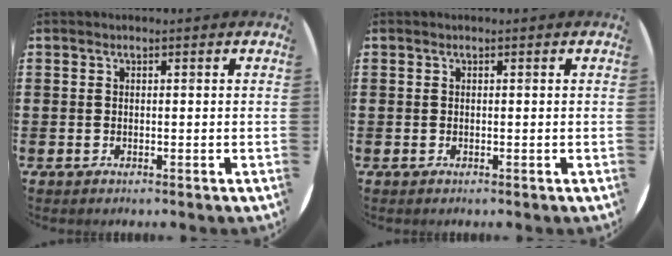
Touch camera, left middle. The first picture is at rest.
{"total": 0.0}